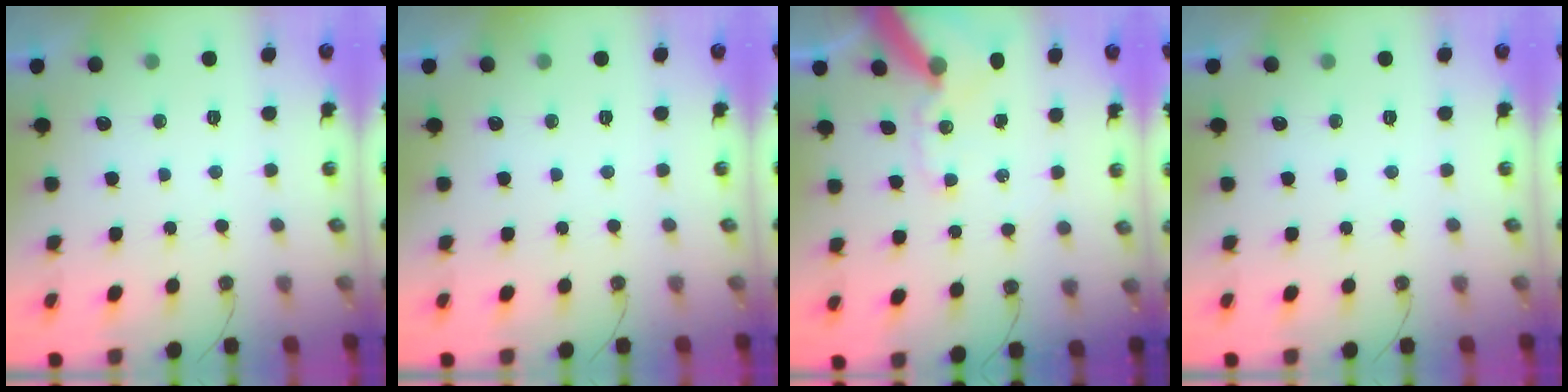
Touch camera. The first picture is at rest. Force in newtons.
{"total": 0.0}
{"total": 12.2, "press": 12.1, "slide": 1.6}
{"total": 0.0}